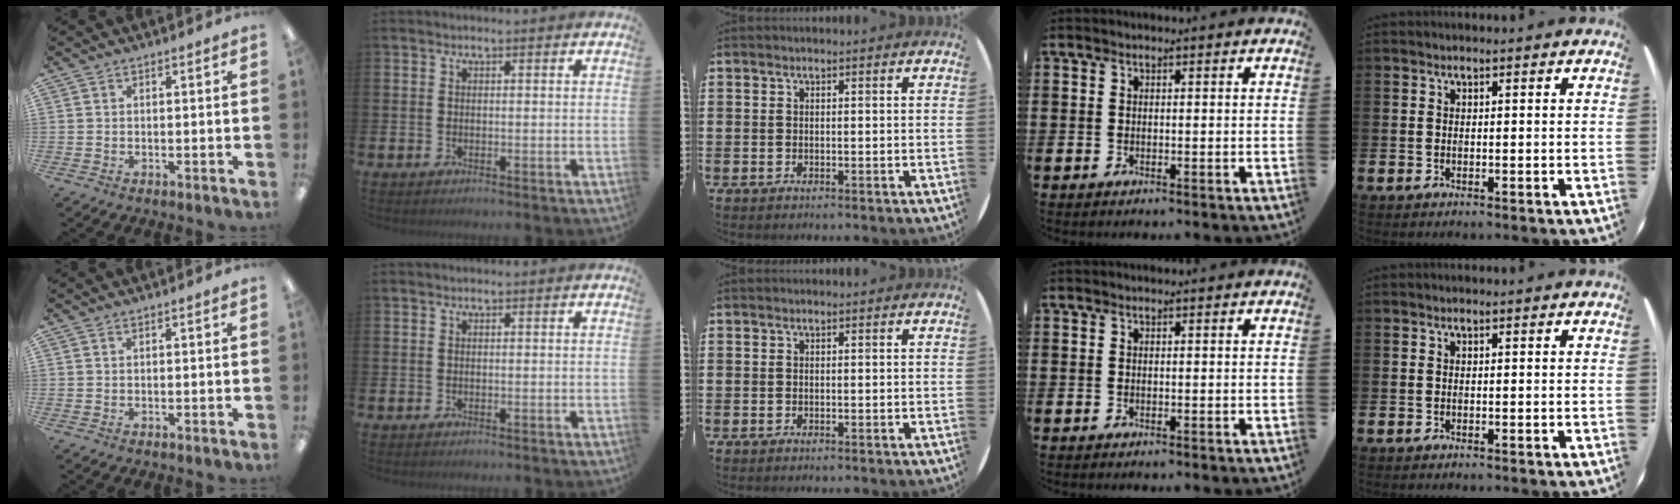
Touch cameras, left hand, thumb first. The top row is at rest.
{}